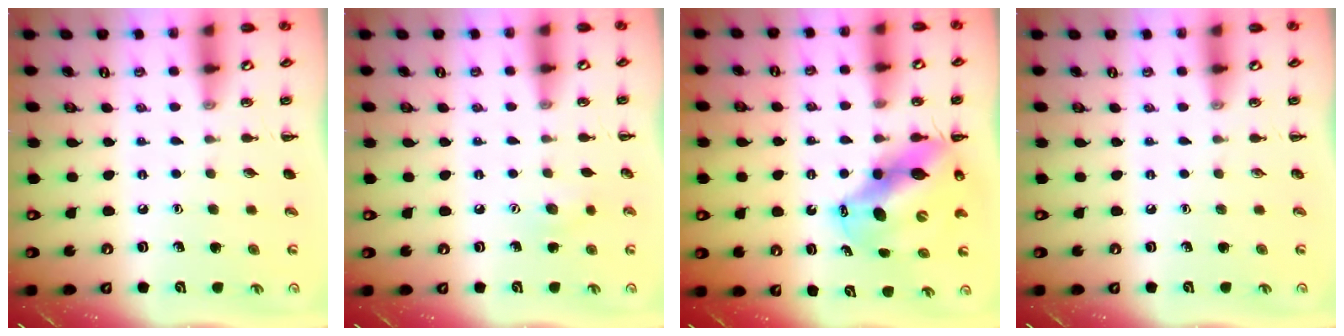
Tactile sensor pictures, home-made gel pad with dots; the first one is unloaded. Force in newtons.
{"total": 5.9, "press": 5.7, "slide": 1.2}
{"total": 12.5, "press": 12.1, "slide": 3.0}
{"total": 0.0}